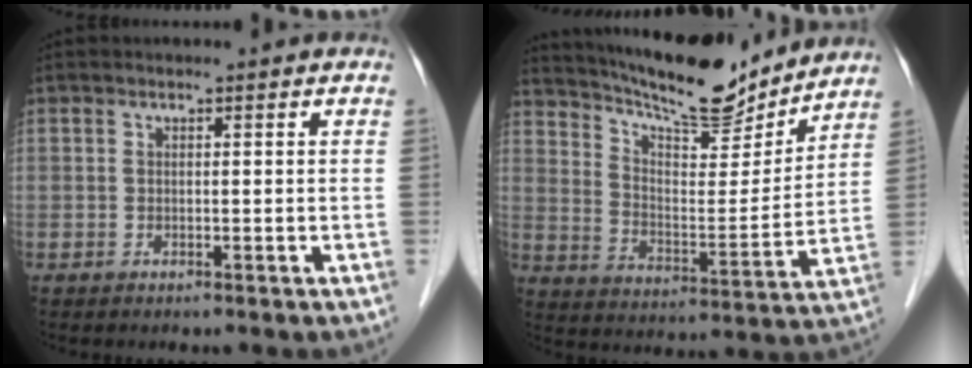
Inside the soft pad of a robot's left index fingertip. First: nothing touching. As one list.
[{"total": 16.6, "force": [15.2, 2.6, 6.0], "torque": [-0.110, -0.010, 0.242]}]